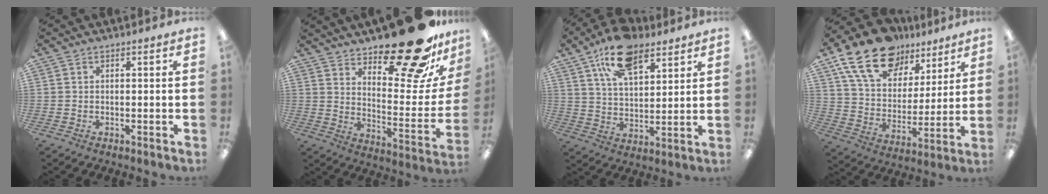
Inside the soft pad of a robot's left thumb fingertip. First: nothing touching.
{"total": 24.5, "force": [19.4, 7.0, 13.3], "torque": [-0.156, -0.143, 0.312]}
{"total": 15.1, "force": [9.5, 7.7, 8.8], "torque": [-0.143, -0.034, 0.170]}
{"total": 19.6, "force": [13.1, 11.2, 9.4], "torque": [-0.180, -0.062, 0.241]}